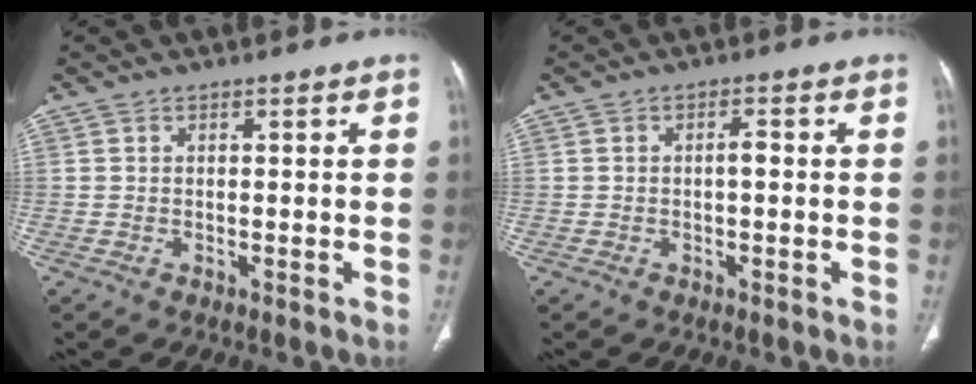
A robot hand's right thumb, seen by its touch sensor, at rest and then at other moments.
{"total": 1.6, "force": [-0.2, 0.6, 1.5], "torque": [-0.024, 0.003, -0.005]}